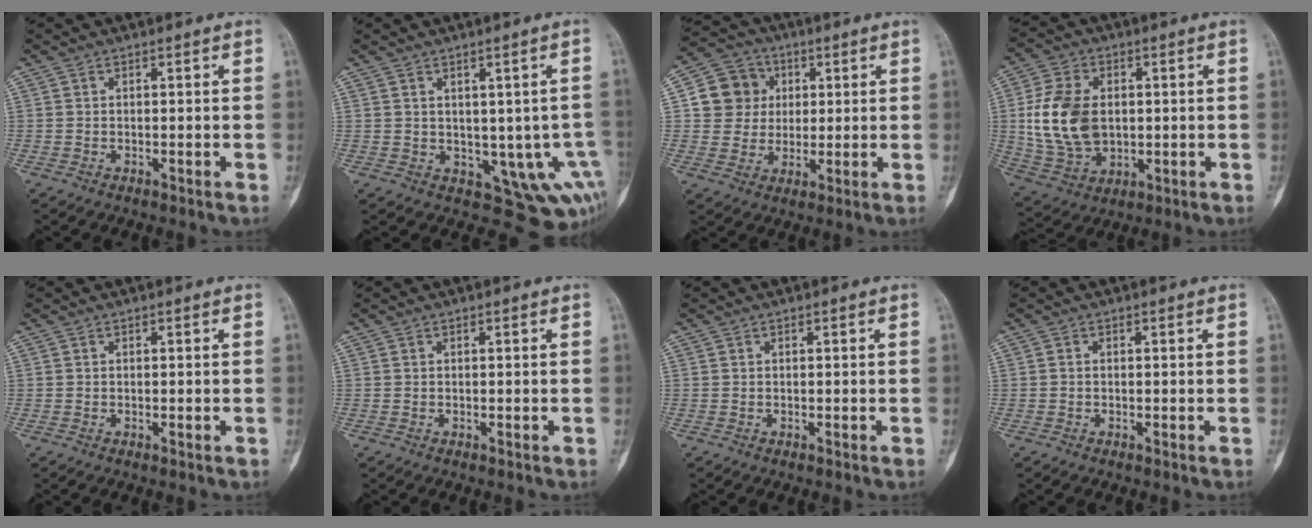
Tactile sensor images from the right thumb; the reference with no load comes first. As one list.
[{"total": 9.3, "force": [-0.7, 5.5, 7.5], "torque": [-0.066, -0.010, 0.012]}, {"total": 9.9, "force": [2.1, 9.2, 2.9], "torque": [-0.018, 0.003, 0.033]}, {"total": 14.6, "force": [1.0, 10.0, 10.6], "torque": [-0.194, -0.003, 0.030]}, {"total": 0.0}, {"total": 0.0}, {"total": 0.0}, {"total": 0.0}]